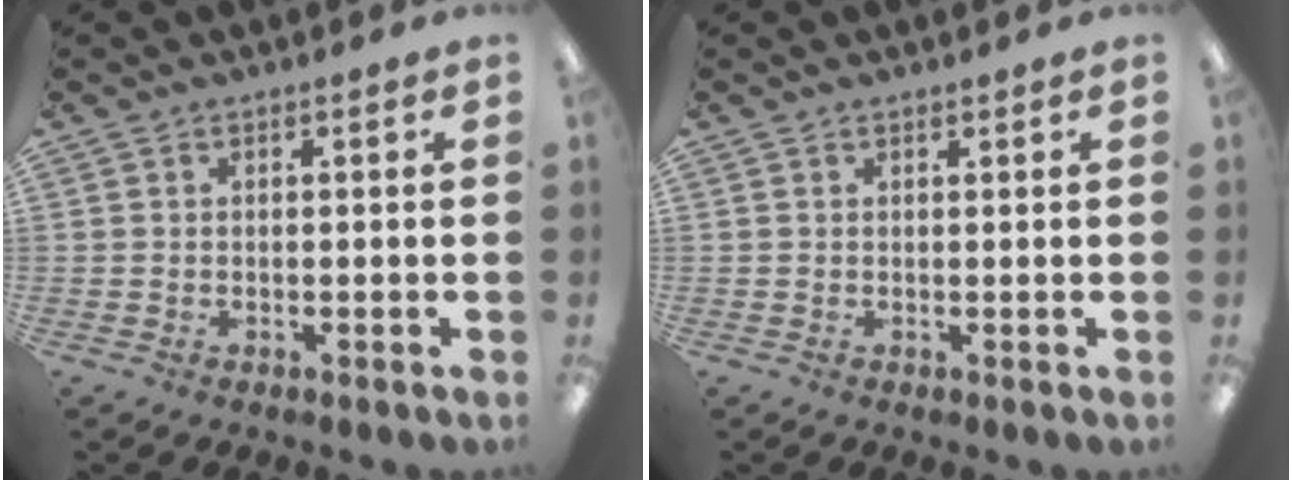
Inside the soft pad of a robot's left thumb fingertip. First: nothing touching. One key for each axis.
{"total": 0.7, "fx": 0.6, "fy": 0.1, "fz": 0.2, "tx": -0.005, "ty": 0.001, "tz": 0.012}